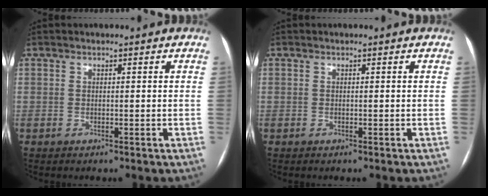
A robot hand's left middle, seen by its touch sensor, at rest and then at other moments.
{"total": 0.0}